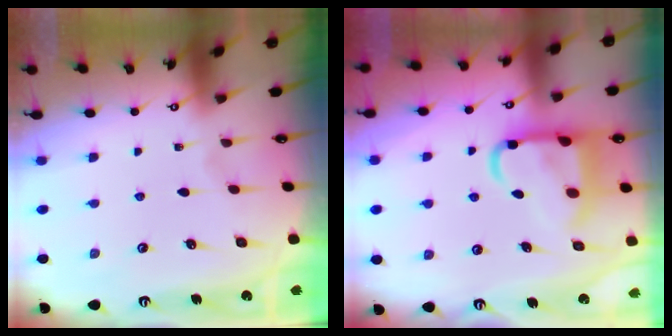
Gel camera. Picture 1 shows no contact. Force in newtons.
{"total": 14.4, "press": 14.3, "slide": 1.8}